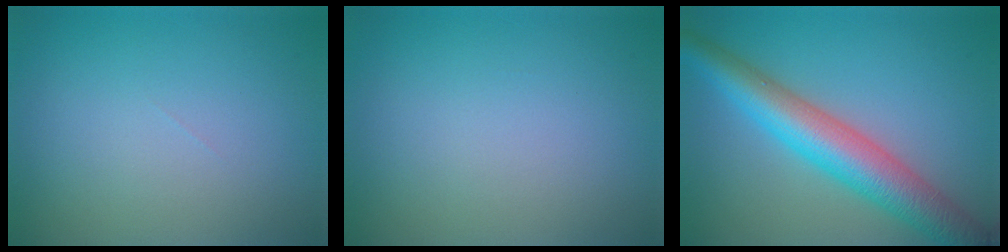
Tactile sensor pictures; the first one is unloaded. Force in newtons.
{"total": 0.0}
{"total": 7.6, "press": 7.6, "slide": 0.2}